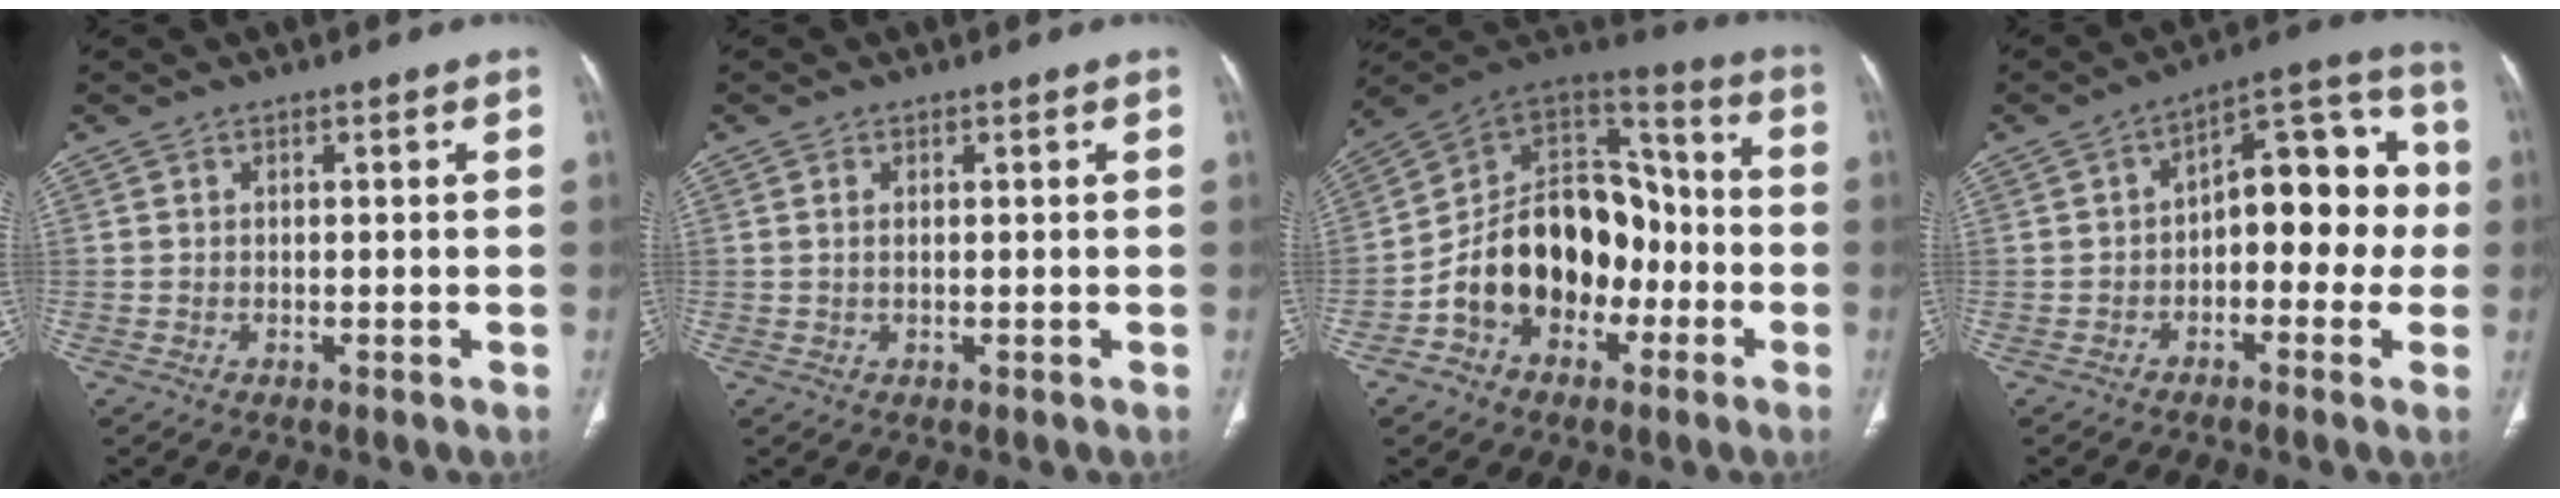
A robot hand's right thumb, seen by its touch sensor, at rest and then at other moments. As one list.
[{"total": 0.9, "force": [0.3, 0.3, 0.8], "torque": [-0.024, 0.004, 0.009]}, {"total": 19.6, "force": [-5.4, 14.2, 12.4], "torque": [-0.154, 0.073, -0.088]}, {"total": 13.0, "force": [-1.4, 7.5, 10.5], "torque": [-0.087, 0.053, -0.032]}]